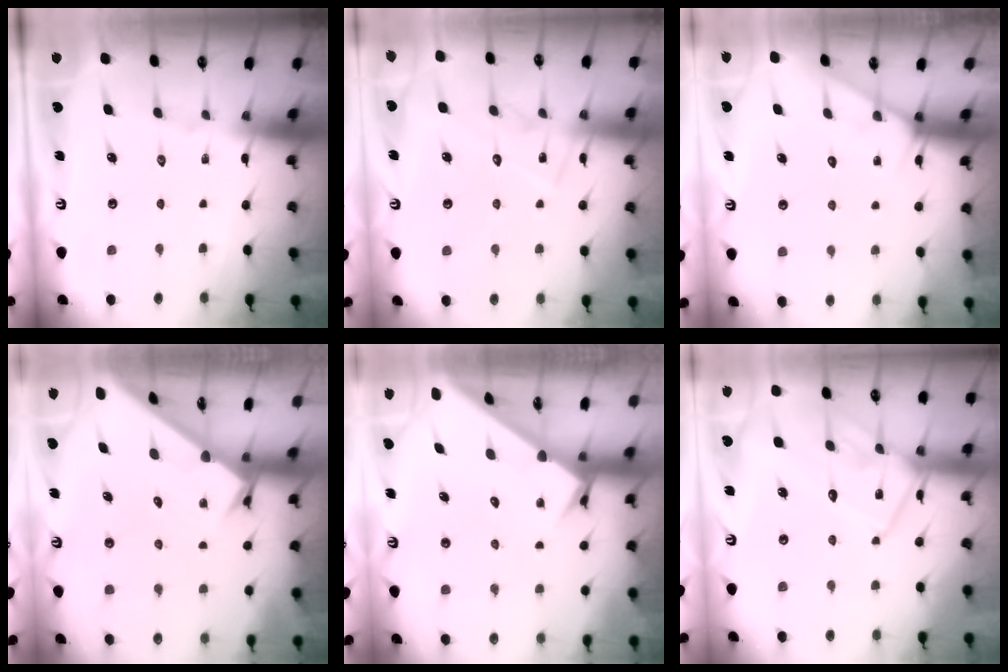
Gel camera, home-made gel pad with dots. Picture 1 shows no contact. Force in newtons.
{"total": 11.2, "press": 11.2, "slide": 0.8}
{"total": 5.2, "press": 5.2, "slide": 0.5}
{"total": 2.8, "press": 2.8, "slide": 0.3}
{"total": 3.8, "press": 3.8, "slide": 0.3}
{"total": 12.5, "press": 12.5, "slide": 1.0}